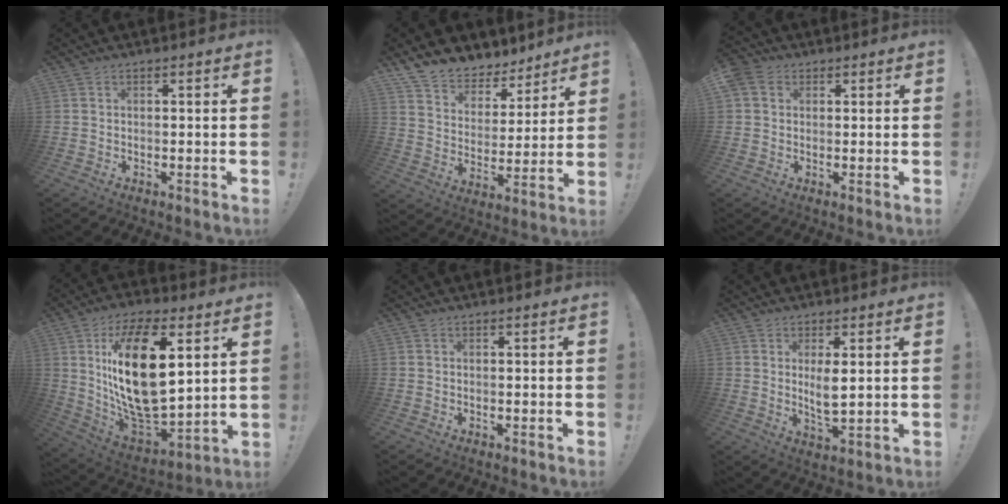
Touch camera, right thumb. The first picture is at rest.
{"total": 10.1, "force": [8.5, 5.2, 1.6], "torque": [-0.043, -0.072, 0.163]}
{"total": 5.0, "force": [2.0, 3.9, 2.4], "torque": [-0.059, 0.003, 0.041]}
{"total": 24.8, "force": [7.0, 12.5, 20.2], "torque": [-0.389, -0.036, 0.122]}
{"total": 0.0}
{"total": 5.5, "force": [2.1, 2.1, 4.6], "torque": [-0.070, -0.016, 0.031]}